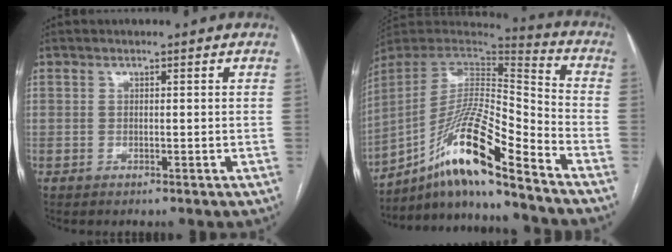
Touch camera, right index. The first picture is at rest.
{"total": 17.3, "force": [-12.1, 0.7, 12.3], "torque": [-0.243, 0.010, -0.218]}